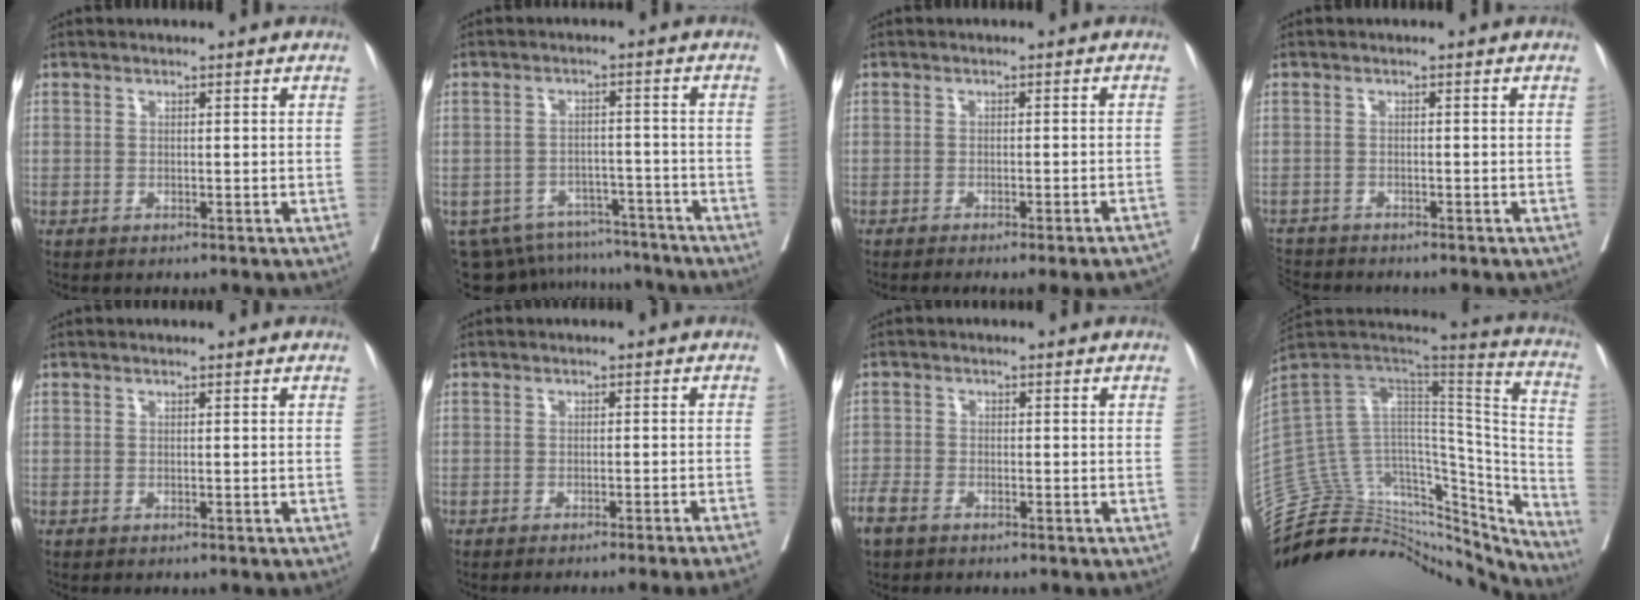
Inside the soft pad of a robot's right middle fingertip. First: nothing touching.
{"total": 12.5, "force": [-11.5, 4.6, 1.7], "torque": [-0.033, 0.018, -0.151]}
{"total": 10.5, "force": [-9.3, 0.1, 4.9], "torque": [-0.045, -0.013, -0.108]}
{"total": 3.3, "force": [-3.3, 0.5, -0.3], "torque": [0.001, -0.015, -0.060]}
{"total": 0.0}
{"total": 8.0, "force": [-6.9, -2.1, 3.4], "torque": [-0.016, -0.019, -0.087]}
{"total": 3.4, "force": [-2.6, 1.5, 1.7], "torque": [-0.042, -0.006, -0.050]}
{"total": 39.5, "force": [-35.4, 12.5, 12.5], "torque": [-0.195, 0.010, -0.477]}